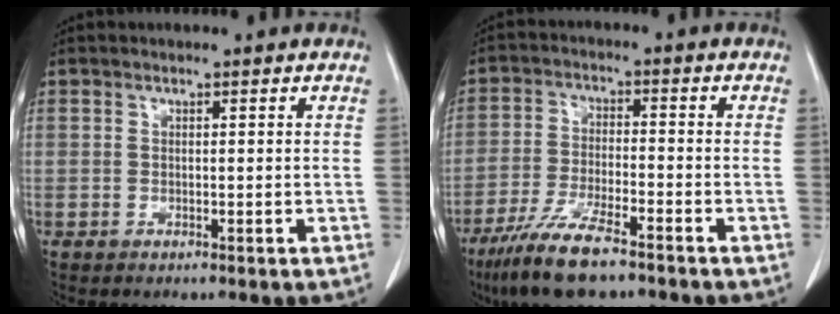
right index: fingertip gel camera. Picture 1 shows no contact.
{"total": 10.3, "force": [-7.3, 1.8, 7.0], "torque": [-0.137, -0.024, -0.131]}